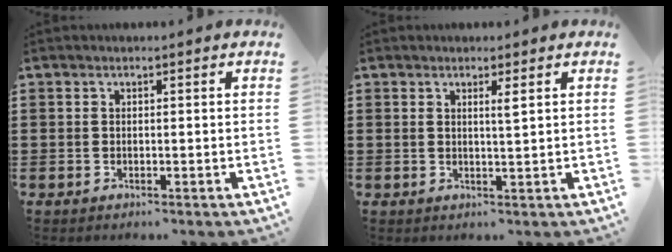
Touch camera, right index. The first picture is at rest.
{"total": 1.6, "force": [0.8, 0.0, 1.5], "torque": [-0.029, -0.001, 0.012]}